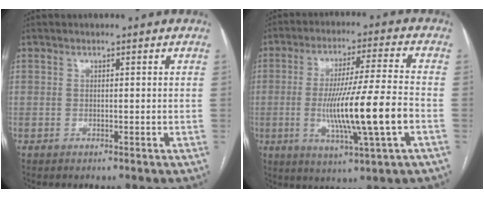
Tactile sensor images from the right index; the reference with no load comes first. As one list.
[{"total": 14.2, "force": [-3.0, -0.3, 13.8], "torque": [-0.256, -0.011, -0.053]}]